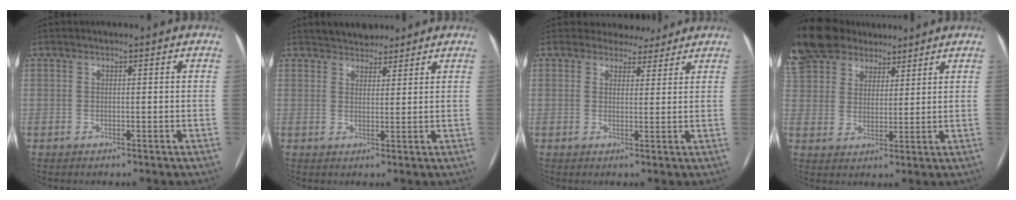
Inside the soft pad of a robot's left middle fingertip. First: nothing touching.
{"total": 4.6, "force": [4.1, 1.9, 1.0], "torque": [-0.009, 0.012, 0.066]}
{"total": 4.8, "force": [4.4, 2.0, 0.1], "torque": [0.008, -0.001, 0.050]}
{"total": 16.0, "force": [12.4, 8.5, 5.6], "torque": [-0.144, 0.048, 0.228]}